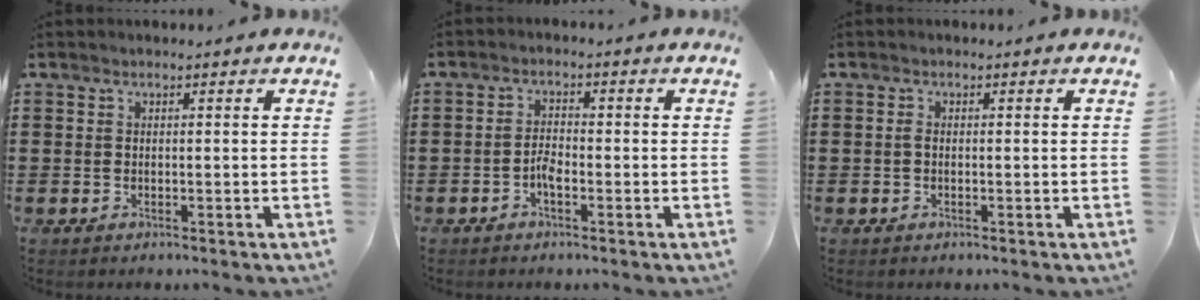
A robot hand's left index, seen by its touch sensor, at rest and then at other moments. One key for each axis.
{"total": 2.4, "fx": -1.0, "fy": 0.8, "fz": 2.0, "tx": -0.045, "ty": -0.001, "tz": -0.021}
{"total": 0.8, "fx": -0.2, "fy": 0.3, "fz": 0.7, "tx": -0.016, "ty": -0.003, "tz": -0.003}